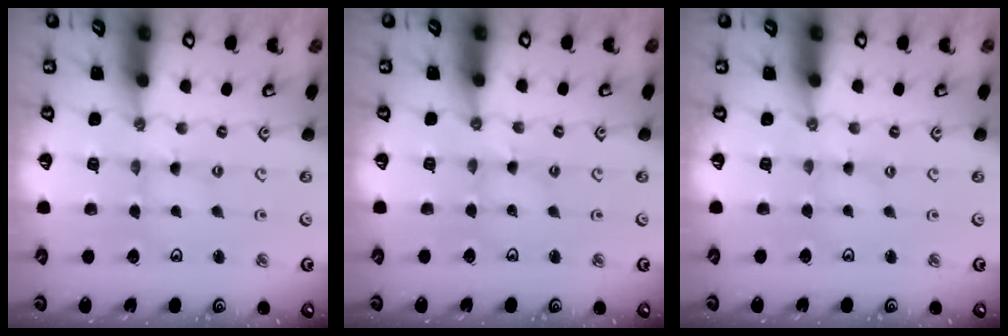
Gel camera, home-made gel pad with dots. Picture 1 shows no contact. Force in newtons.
{"total": 1.2, "press": 1.2, "slide": 0.1}
{"total": 0.0}